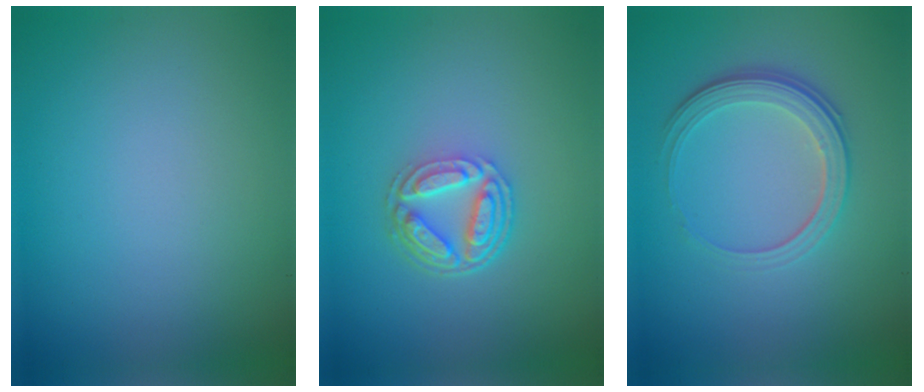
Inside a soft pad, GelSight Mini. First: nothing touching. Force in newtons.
{"total": 4.5, "press": 3.3, "slide": 3.0}
{"total": 3.8, "press": 2.8, "slide": 2.6}